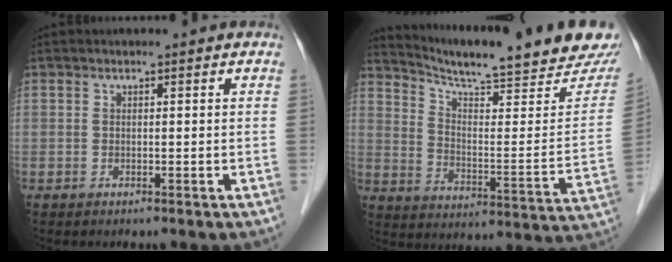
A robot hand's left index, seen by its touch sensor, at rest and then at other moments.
{"total": 22.8, "force": [20.3, 1.7, 10.2], "torque": [-0.162, -0.056, 0.278]}